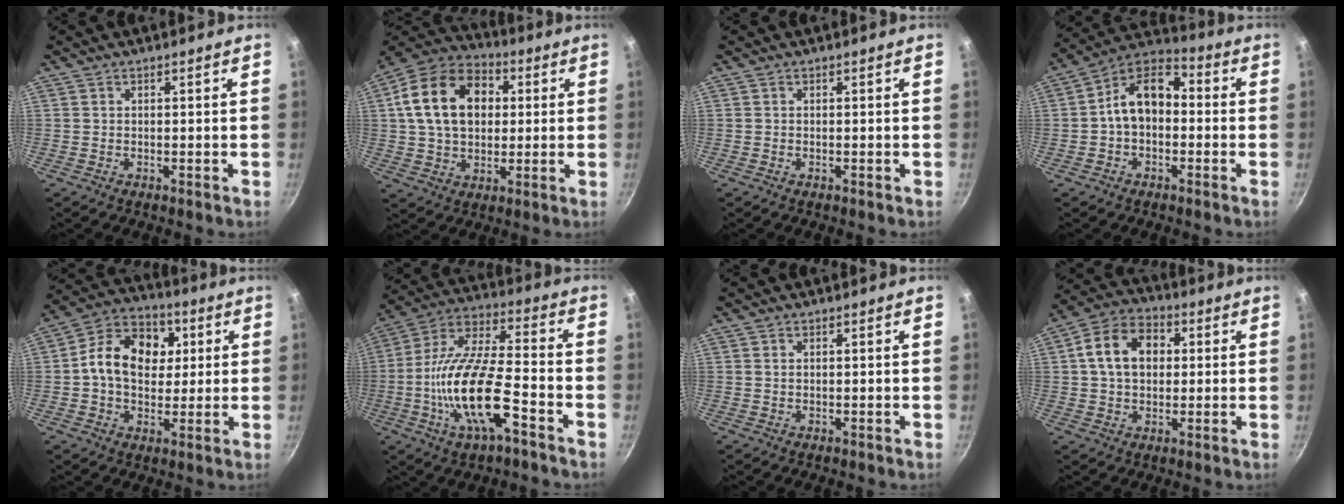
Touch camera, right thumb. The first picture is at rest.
{"total": 18.2, "force": [3.5, 13.1, 12.2], "torque": [-0.185, 0.023, 0.049]}
{"total": 0.0}
{"total": 11.6, "force": [-0.4, 7.9, 8.5], "torque": [-0.112, 0.048, -0.029]}
{"total": 14.4, "force": [2.2, 10.8, 9.2], "torque": [-0.121, 0.013, 0.017]}
{"total": 18.8, "force": [-6.5, 6.4, 16.4], "torque": [-0.308, 0.034, -0.135]}
{"total": 0.6, "force": [0.2, 0.4, 0.4], "torque": [-0.007, 0.001, 0.003]}
{"total": 11.5, "force": [1.8, 8.5, 7.6], "torque": [-0.106, 0.020, 0.016]}